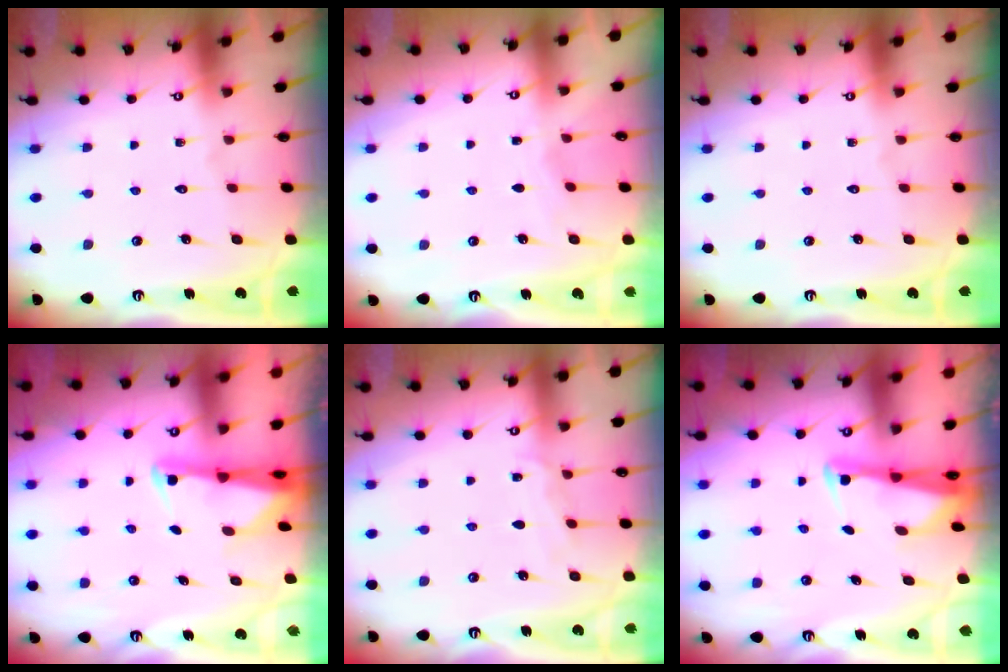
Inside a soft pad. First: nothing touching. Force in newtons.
{"total": 2.8, "press": 2.7, "slide": 0.4}
{"total": 0.0}
{"total": 2.6, "press": 2.6, "slide": 0.5}
{"total": 5.0, "press": 5.0, "slide": 0.5}
{"total": 2.6, "press": 2.5, "slide": 0.6}